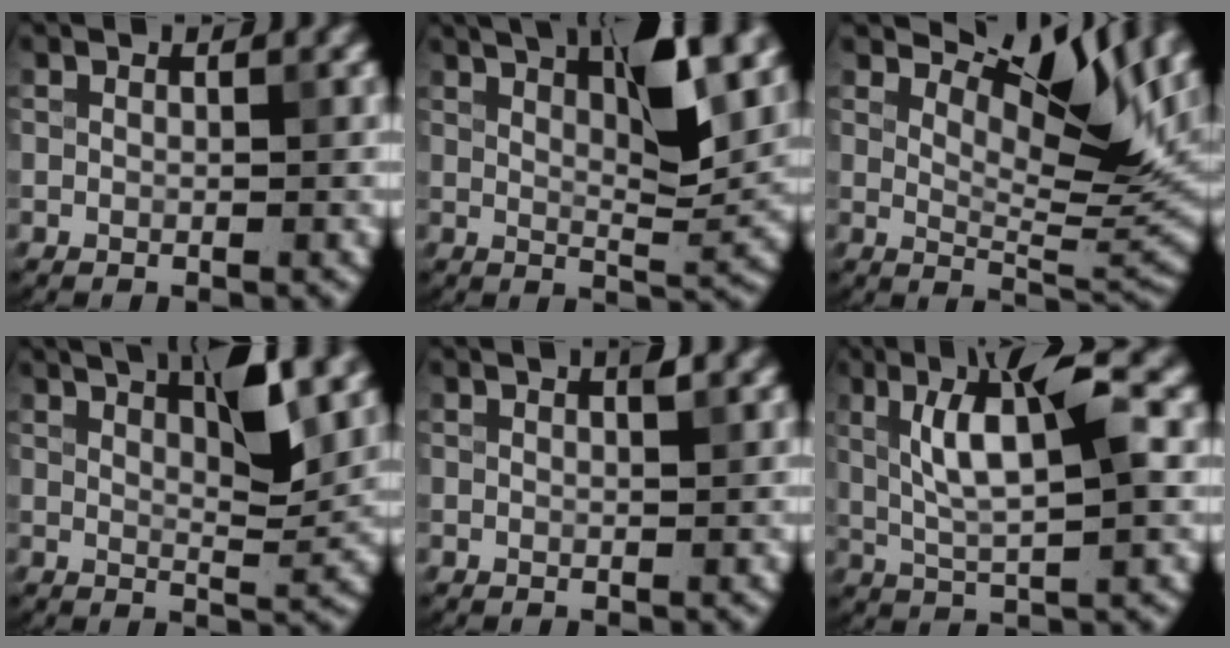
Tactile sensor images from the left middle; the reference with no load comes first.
{"total": 6.9, "force": [3.8, 1.4, 5.6], "torque": [-0.096, 0.013, 0.075]}
{"total": 9.6, "force": [5.4, 3.1, 7.3], "torque": [-0.122, 0.015, 0.107]}
{"total": 4.9, "force": [2.7, 0.8, 4.0], "torque": [-0.071, 0.008, 0.057]}
{"total": 0.7, "force": [-0.5, -0.5, -0.1], "torque": [-0.008, -0.001, 0.006]}
{"total": 6.3, "force": [0.4, 0.8, 6.3], "torque": [-0.129, 0.006, 0.026]}